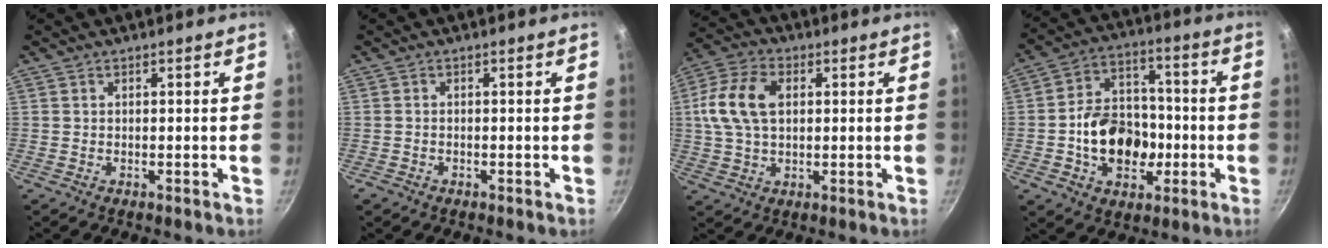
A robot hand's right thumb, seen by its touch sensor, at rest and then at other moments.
{"total": 0.6, "force": [-0.4, 0.4, 0.1], "torque": [-0.008, 0.005, -0.008]}
{"total": 11.8, "force": [2.0, 7.6, 8.8], "torque": [-0.163, 0.016, 0.027]}
{"total": 15.3, "force": [-3.0, 11.4, 9.6], "torque": [-0.120, 0.034, -0.052]}